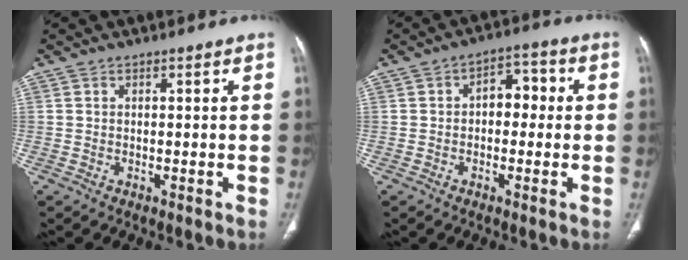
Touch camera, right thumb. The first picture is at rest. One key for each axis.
{"total": 6.0, "fx": 0.1, "fy": 4.0, "fz": 4.5, "tx": -0.036, "ty": 0.024, "tz": -0.008}